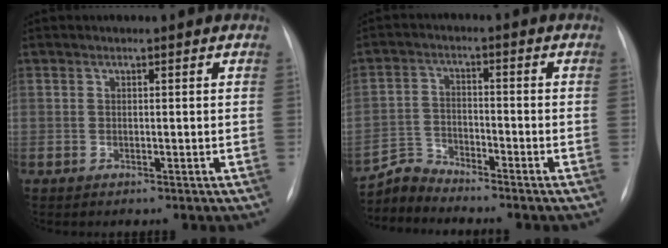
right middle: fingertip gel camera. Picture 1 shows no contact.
{"total": 4.6, "force": [-4.4, -0.3, -1.2], "torque": [0.021, -0.008, -0.085]}